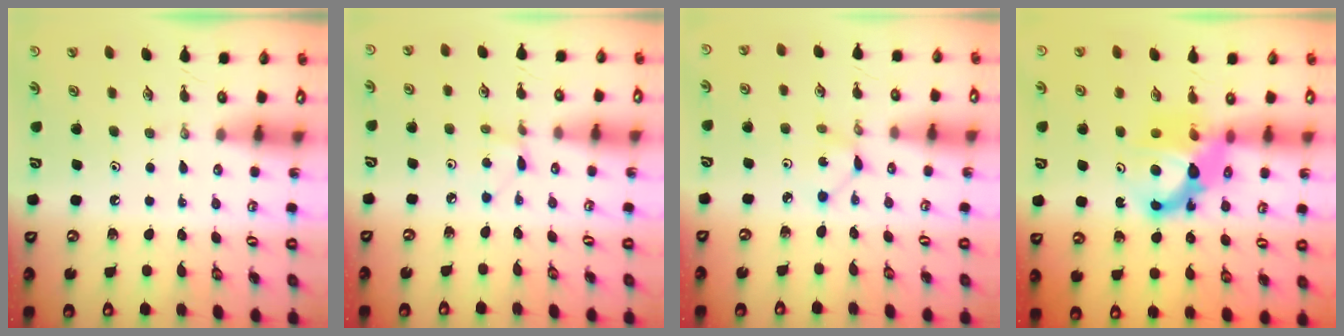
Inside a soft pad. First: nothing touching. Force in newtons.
{"total": 3.0, "press": 3.0, "slide": 0.4}
{"total": 2.3, "press": 2.3, "slide": 0.3}
{"total": 11.1, "press": 11.0, "slide": 0.9}